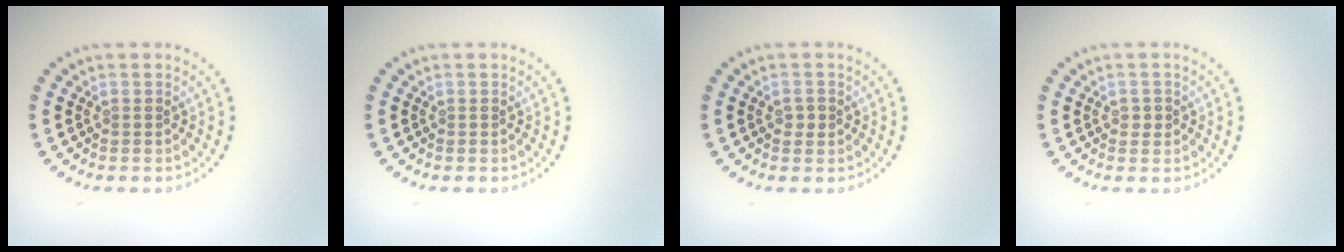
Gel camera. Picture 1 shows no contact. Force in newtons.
{"total": 0.0}
{"total": 1.0, "press": 1.0, "slide": 0.1}
{"total": 0.9, "press": 0.9, "slide": 0.1}